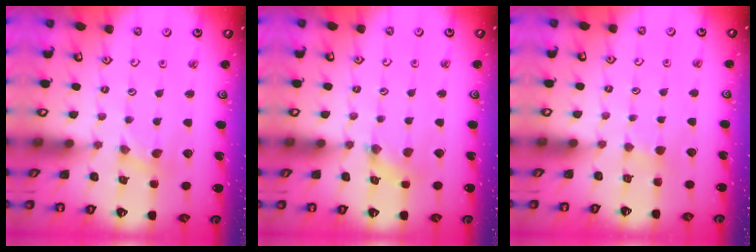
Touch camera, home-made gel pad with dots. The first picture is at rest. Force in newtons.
{"total": 1.5, "press": 1.5, "slide": 0.4}
{"total": 2.2, "press": 2.2, "slide": 0.4}